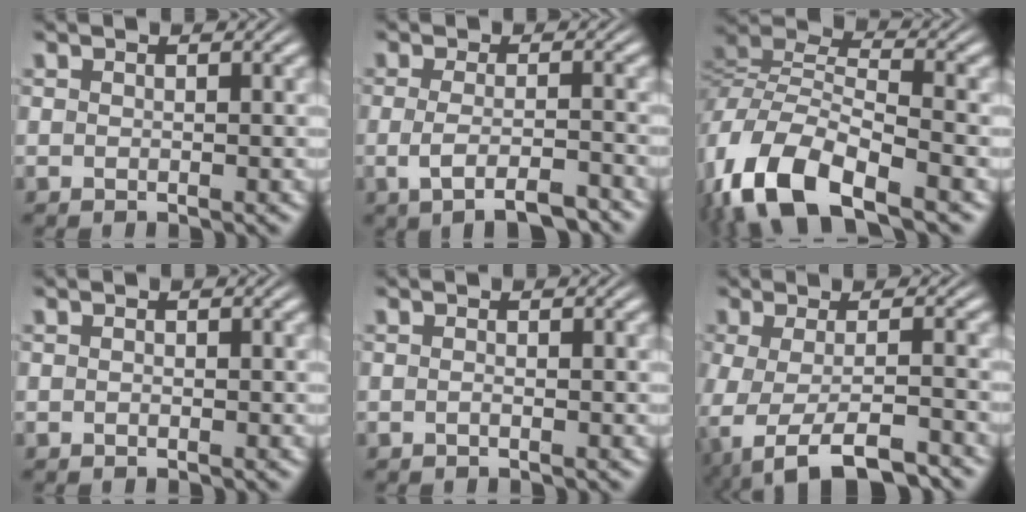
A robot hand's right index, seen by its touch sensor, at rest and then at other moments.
{"total": 3.8, "force": [-2.9, 0.9, 2.4], "torque": [-0.046, -0.010, -0.046]}
{"total": 10.5, "force": [-1.5, 7.2, 7.5], "torque": [-0.189, -0.027, -0.019]}
{"total": 0.0}
{"total": 0.7, "force": [-0.1, 0.5, 0.4], "torque": [-0.014, 0.006, -0.006]}
{"total": 6.9, "force": [-3.6, 3.2, 4.9], "torque": [-0.110, -0.026, -0.042]}